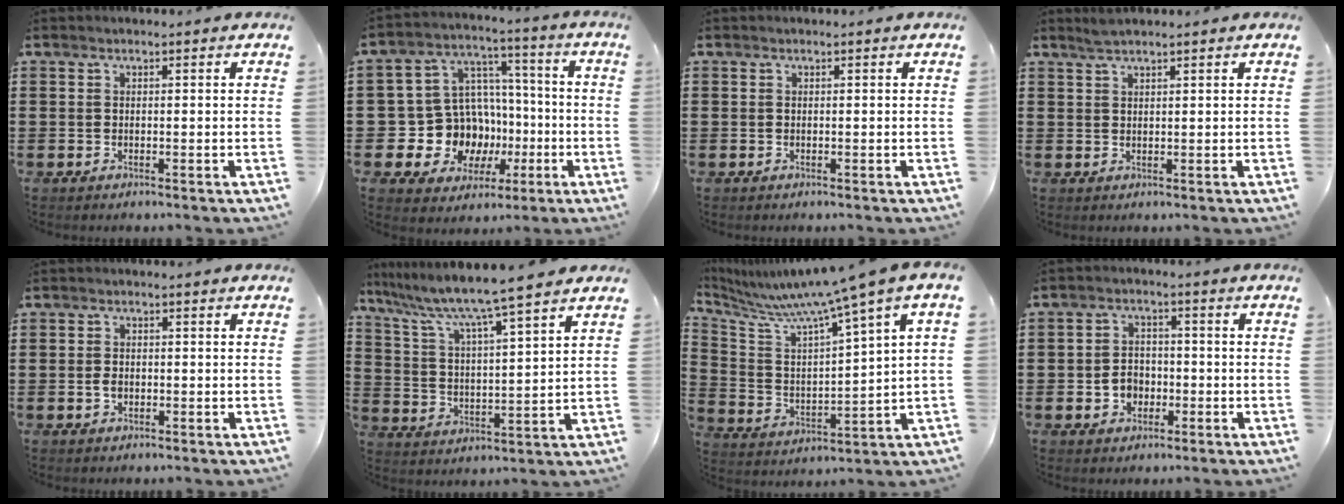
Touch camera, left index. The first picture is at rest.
{"total": 11.9, "force": [-2.7, 11.0, 3.6], "torque": [-0.111, 0.003, -0.030]}
{"total": 0.0}
{"total": 1.8, "force": [1.5, 0.1, 0.9], "torque": [-0.020, 0.001, 0.028]}
{"total": 1.6, "force": [-0.4, 1.1, 1.1], "torque": [-0.032, 0.001, -0.010]}
{"total": 7.3, "force": [6.5, -0.8, 3.4], "torque": [-0.093, -0.048, 0.102]}
{"total": 8.0, "force": [6.2, -0.3, 5.0], "torque": [-0.127, -0.049, 0.094]}
{"total": 3.8, "force": [-1.3, 3.1, 1.8], "torque": [-0.040, 0.004, -0.026]}